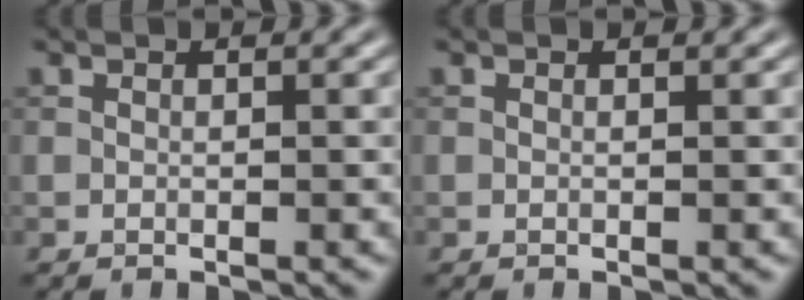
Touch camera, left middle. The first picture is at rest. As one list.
[{"total": 0.0}]